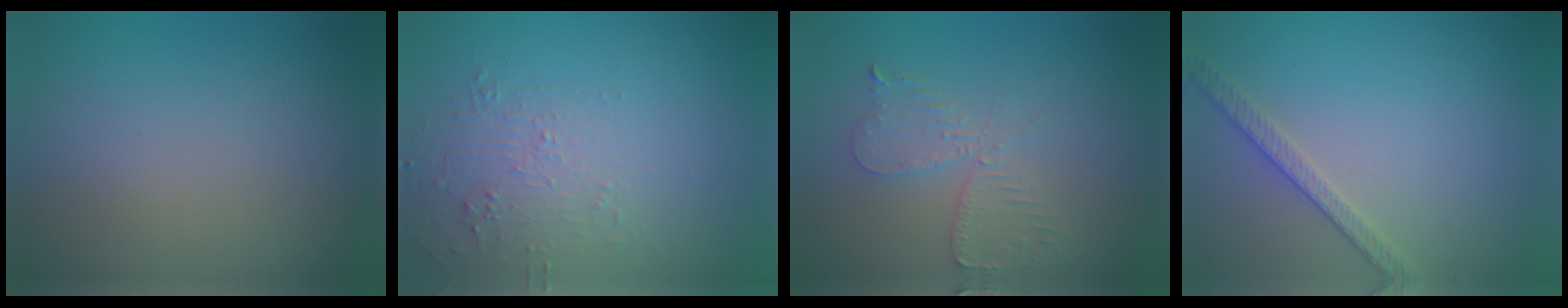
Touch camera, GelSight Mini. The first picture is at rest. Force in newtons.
{"total": 1.9, "press": 0.8, "slide": 1.7}
{"total": 3.5, "press": 3.5, "slide": 0.5}
{"total": 2.6, "press": 2.5, "slide": 0.8}